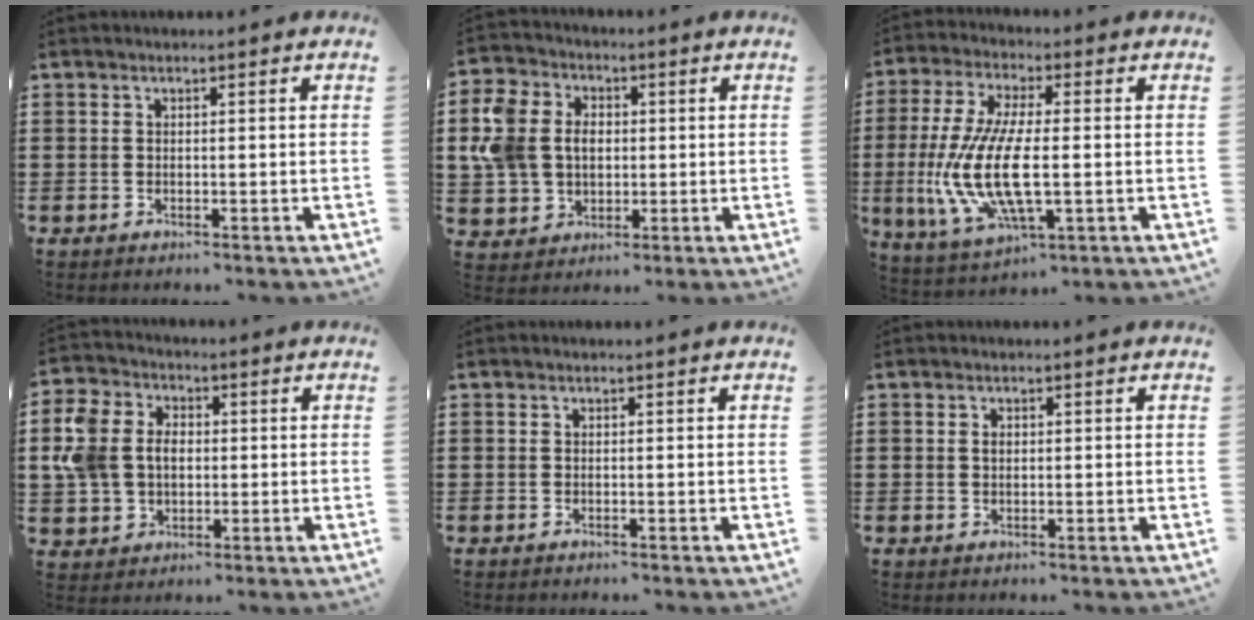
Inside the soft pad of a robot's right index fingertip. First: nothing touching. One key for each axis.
{"total": 9.1, "fx": 0.9, "fy": 7.7, "fz": 4.8, "tx": -0.147, "ty": 0.017, "tz": 0.012}
{"total": 13.3, "fx": -1.6, "fy": 4.7, "fz": 12.3, "tx": -0.290, "ty": -0.024, "tz": -0.039}
{"total": 8.1, "fx": 0.5, "fy": 6.8, "fz": 4.5, "tx": -0.137, "ty": 0.011, "tz": 0.001}
{"total": 0.0}
{"total": 0.9, "fx": 0.2, "fy": 0.6, "fz": 0.6, "tx": -0.014, "ty": 0.001, "tz": 0.003}